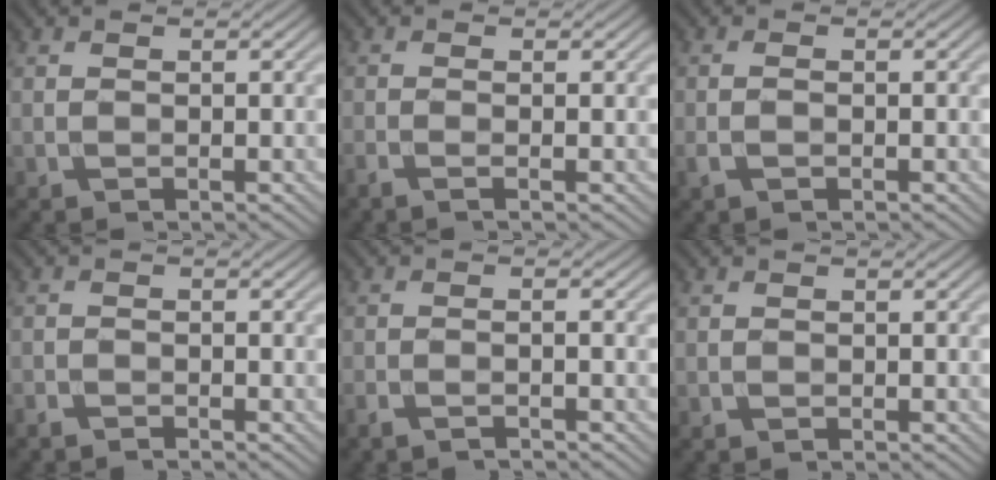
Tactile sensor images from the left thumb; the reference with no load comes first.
{"total": 1.5, "force": [-0.6, 0.1, 1.4], "torque": [-0.026, 0.002, -0.019]}
{"total": 1.5, "force": [-0.6, 0.4, 1.3], "torque": [-0.031, 0.000, -0.014]}
{"total": 1.6, "force": [-1.5, 0.1, 0.4], "torque": [-0.008, -0.004, -0.033]}
{"total": 2.1, "force": [-1.4, 0.1, 1.5], "torque": [-0.023, 0.003, -0.036]}
{"total": 0.0}